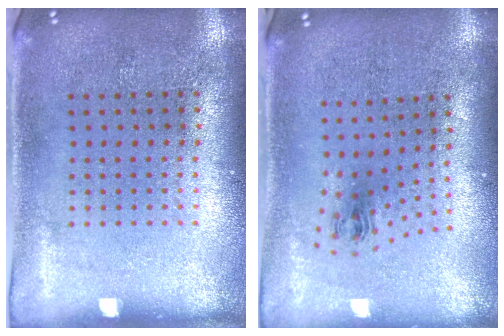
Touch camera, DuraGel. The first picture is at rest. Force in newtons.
{"total": 1.0, "press": 0.5, "slide": 0.9}